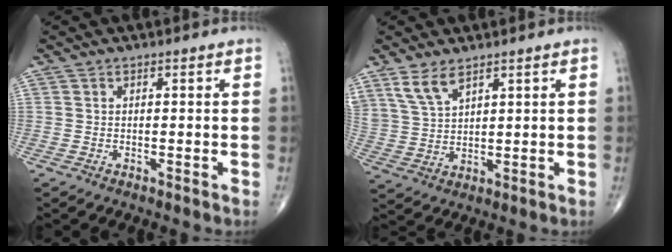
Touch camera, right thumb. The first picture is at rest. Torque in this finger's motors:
{"motor_torque": [0.07, 0.11, 0.50, 0.53, 0.06]}